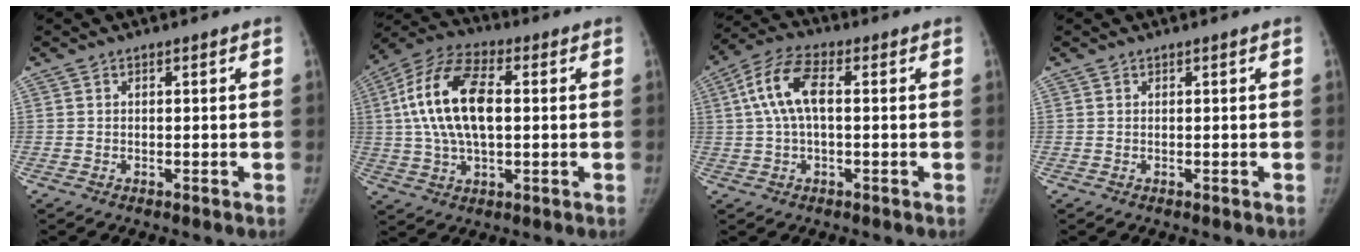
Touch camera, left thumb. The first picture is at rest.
{"total": 16.4, "force": [1.8, 8.5, 13.9], "torque": [-0.274, 0.024, 0.031]}
{"total": 9.3, "force": [1.1, 4.4, 8.2], "torque": [-0.173, 0.032, 0.017]}
{"total": 0.0}